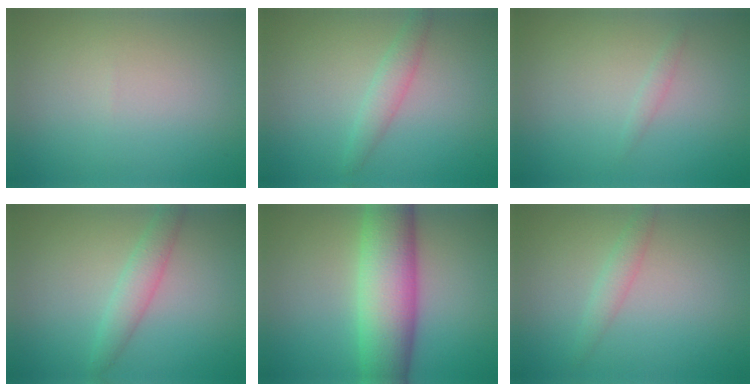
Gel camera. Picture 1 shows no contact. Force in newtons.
{"total": 1.9, "press": 1.9, "slide": 0.1}
{"total": 0.7, "press": 0.7, "slide": 0.0}
{"total": 2.3, "press": 2.3, "slide": 0.1}
{"total": 8.8, "press": 8.8, "slide": 0.2}
{"total": 1.6, "press": 1.6, "slide": 0.0}